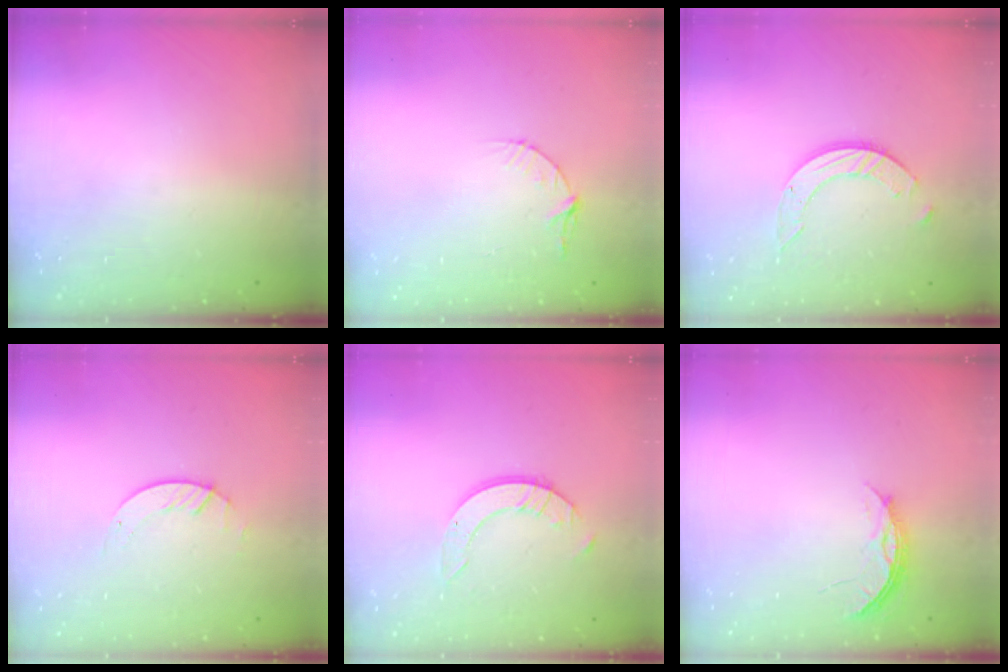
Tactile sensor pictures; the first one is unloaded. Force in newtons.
{"total": 3.4, "press": 3.4, "slide": 0.4}
{"total": 7.9, "press": 7.8, "slide": 0.7}
{"total": 1.2, "press": 1.1, "slide": 0.2}
{"total": 6.1, "press": 6.1, "slide": 0.6}
{"total": 4.4, "press": 4.4, "slide": 0.4}